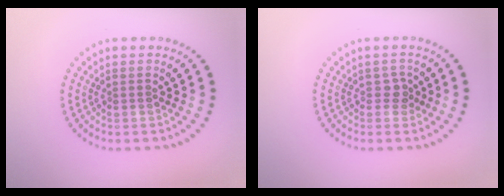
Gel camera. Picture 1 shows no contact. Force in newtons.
{"total": 1.2, "press": 1.0, "slide": 0.6}